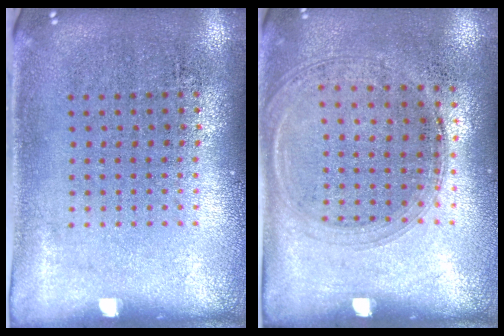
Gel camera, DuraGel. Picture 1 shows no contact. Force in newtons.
{"total": 1.3, "press": 1.2, "slide": 0.6}